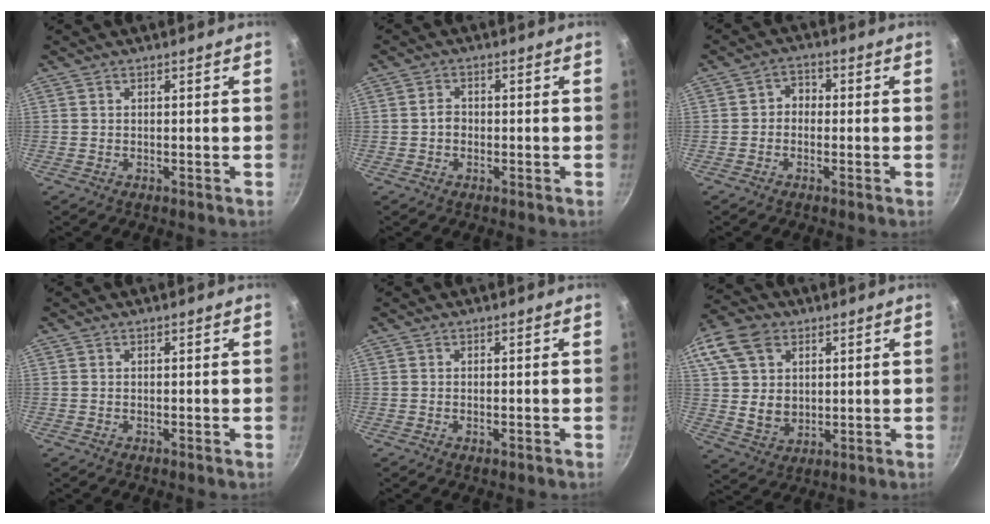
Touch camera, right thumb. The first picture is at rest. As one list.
[{"total": 2.2, "force": [-0.4, 1.8, 1.2], "torque": [-0.011, 0.011, -0.007]}, {"total": 3.1, "force": [-0.6, 2.7, 1.5], "torque": [-0.004, 0.013, -0.018]}, {"total": 0.0}, {"total": 1.0, "force": [-0.3, 0.4, 0.9], "torque": [-0.015, 0.000, -0.006]}, {"total": 20.0, "force": [7.6, 15.1, 10.7], "torque": [-0.240, 0.013, 0.147]}]